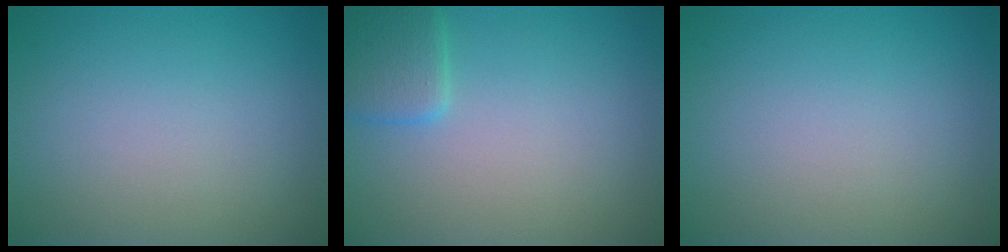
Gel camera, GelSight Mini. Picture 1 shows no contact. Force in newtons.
{"total": 2.5, "press": 2.5, "slide": 0.1}
{"total": 0.0}